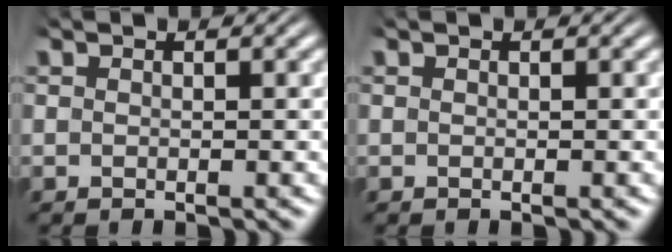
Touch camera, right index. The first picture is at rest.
{"total": 0.0}